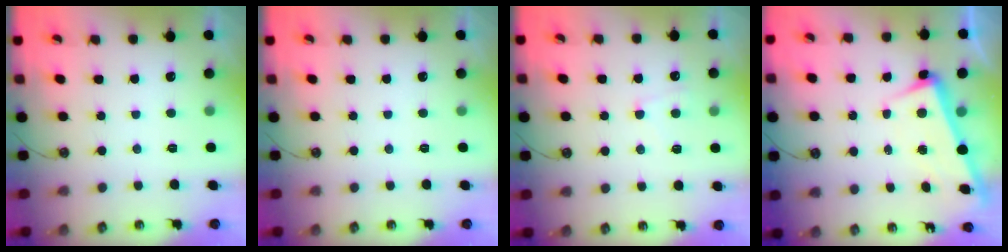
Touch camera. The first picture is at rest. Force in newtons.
{"total": 0.0}
{"total": 1.3, "press": 1.1, "slide": 0.6}
{"total": 3.0, "press": 2.8, "slide": 1.1}